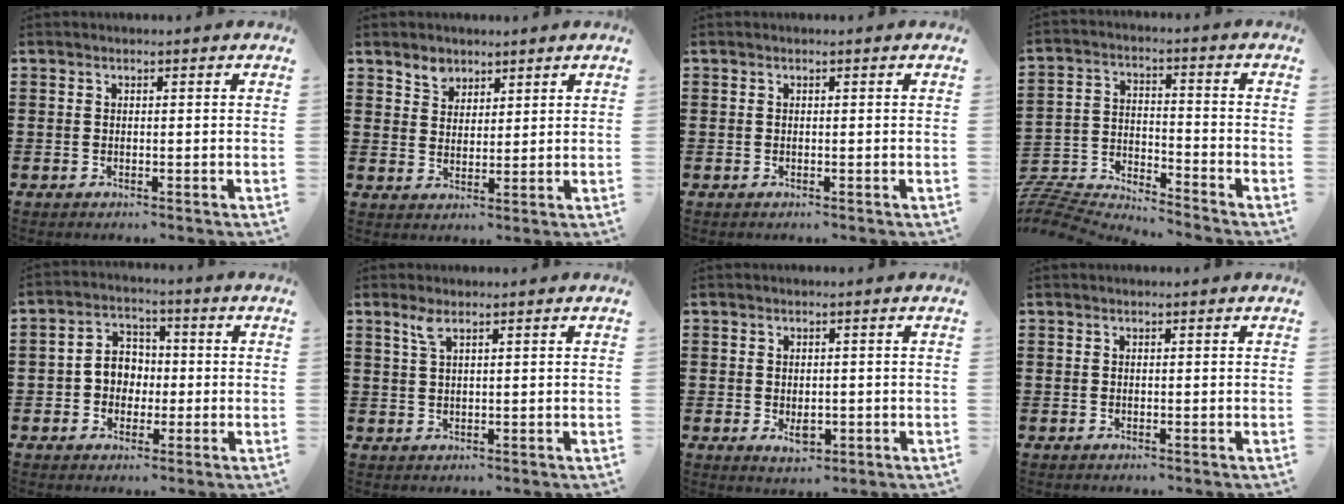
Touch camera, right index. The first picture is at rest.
{"total": 3.6, "force": [2.7, 2.3, 0.3], "torque": [-0.012, 0.005, 0.051]}
{"total": 0.0}
{"total": 6.5, "force": [-6.5, 0.2, 0.4], "torque": [-0.038, -0.009, -0.142]}
{"total": 4.8, "force": [-0.8, 4.3, 1.8], "torque": [-0.047, 0.015, -0.019]}
{"total": 2.3, "force": [1.4, 0.6, 1.8], "torque": [-0.040, 0.004, 0.023]}
{"total": 2.8, "force": [-0.5, 1.7, 2.2], "torque": [-0.031, -0.003, -0.009]}
{"total": 0.0}